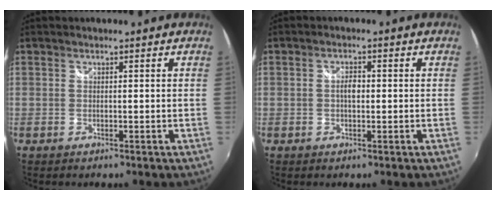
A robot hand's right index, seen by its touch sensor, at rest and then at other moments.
{"total": 2.2, "force": [-0.1, 1.2, 1.8], "torque": [-0.033, 0.004, -0.003]}